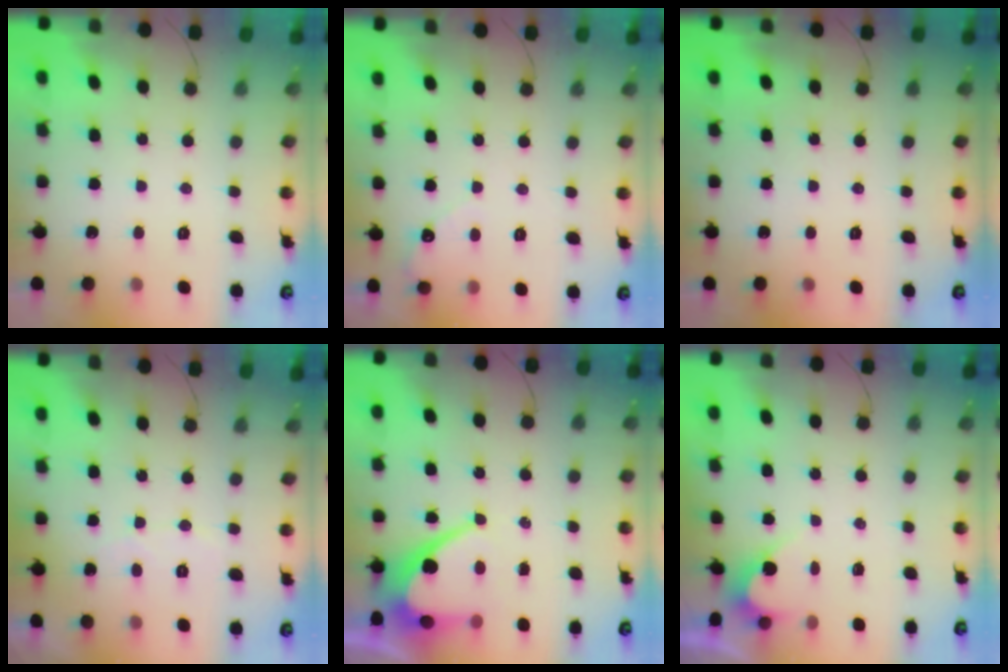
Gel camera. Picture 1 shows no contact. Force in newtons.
{"total": 2.6, "press": 2.6, "slide": 0.2}
{"total": 0.0}
{"total": 3.6, "press": 3.6, "slide": 0.2}
{"total": 10.5, "press": 10.5, "slide": 0.9}
{"total": 2.7, "press": 2.7, "slide": 0.1}